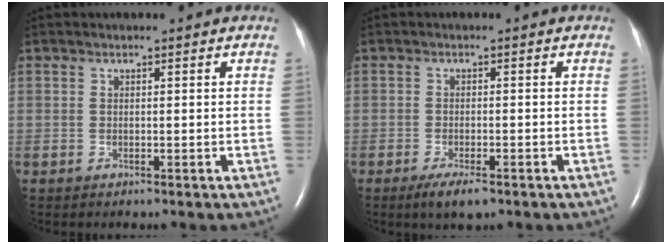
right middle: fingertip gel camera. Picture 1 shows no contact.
{"total": 3.8, "force": [-2.5, 0.9, 2.8], "torque": [-0.054, -0.006, -0.039]}